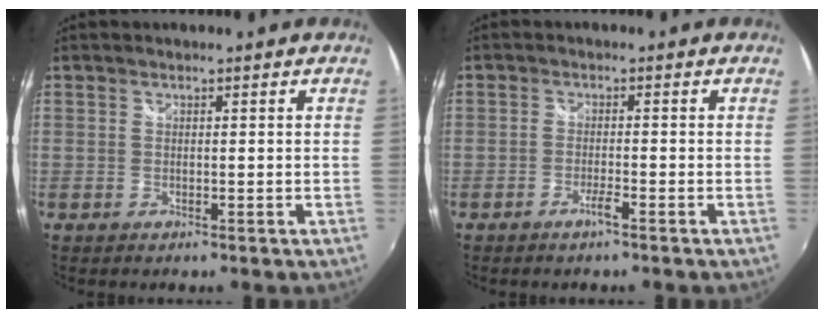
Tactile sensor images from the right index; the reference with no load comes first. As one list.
[{"total": 1.9, "force": [-1.3, -0.1, 1.3], "torque": [-0.031, -0.001, -0.028]}]